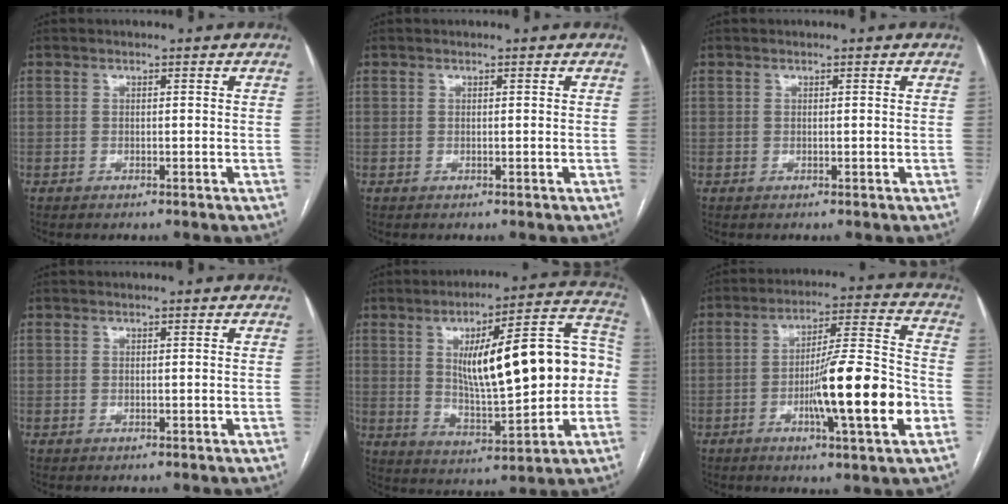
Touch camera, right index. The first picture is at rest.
{"total": 0.0}
{"total": 0.0}
{"total": 0.0}
{"total": 20.6, "force": [1.5, 5.0, 19.9], "torque": [-0.292, 0.037, 0.032]}
{"total": 15.7, "force": [-4.6, 0.8, 15.0], "torque": [-0.242, -0.003, -0.073]}